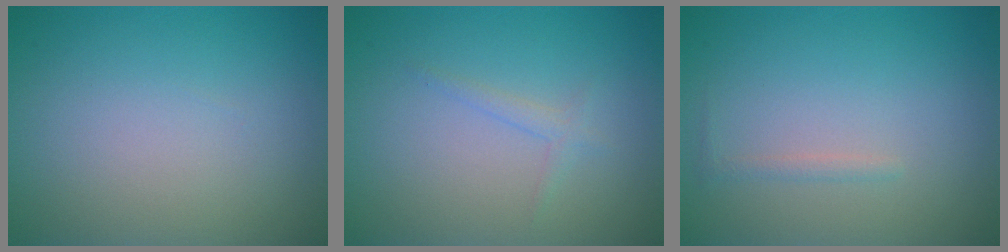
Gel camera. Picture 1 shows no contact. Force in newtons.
{"total": 1.0, "press": 1.0, "slide": 0.1}
{"total": 0.7, "press": 0.7, "slide": 0.0}